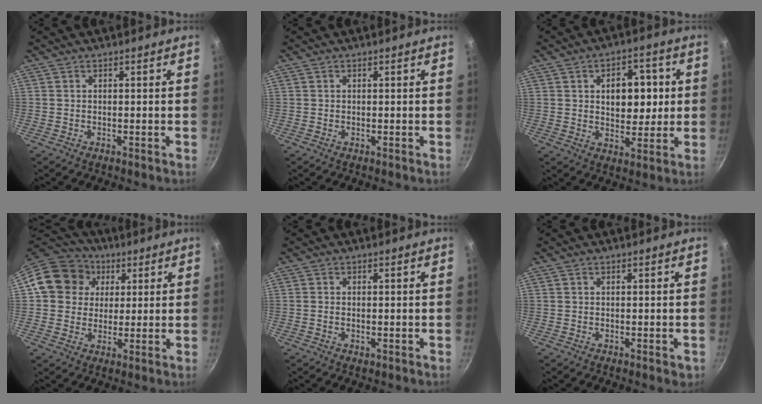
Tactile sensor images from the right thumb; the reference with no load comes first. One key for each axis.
{"total": 0.0}
{"total": 10.7, "fx": 1.7, "fy": 6.9, "fz": 8.0, "tx": -0.066, "ty": -0.002, "tz": 0.025}
{"total": 13.9, "fx": 3.9, "fy": 12.2, "fz": 5.4, "tx": -0.076, "ty": 0.018, "tz": 0.055}
{"total": 0.9, "fx": -0.1, "fy": 0.7, "fz": 0.7, "tx": -0.012, "ty": 0.000, "tz": -0.003}
{"total": 1.2, "fx": -0.1, "fy": 0.8, "fz": 0.9, "tx": -0.007, "ty": 0.000, "tz": -0.002}